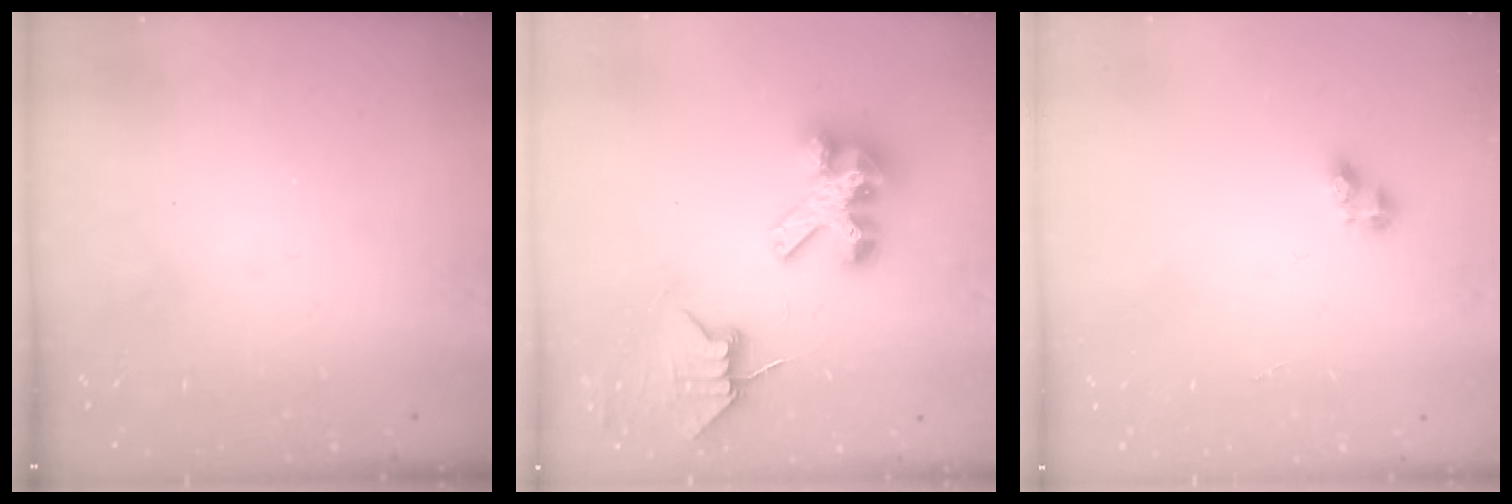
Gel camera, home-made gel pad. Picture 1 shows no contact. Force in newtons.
{"total": 9.5, "press": 9.5, "slide": 0.8}
{"total": 3.5, "press": 3.5, "slide": 0.4}